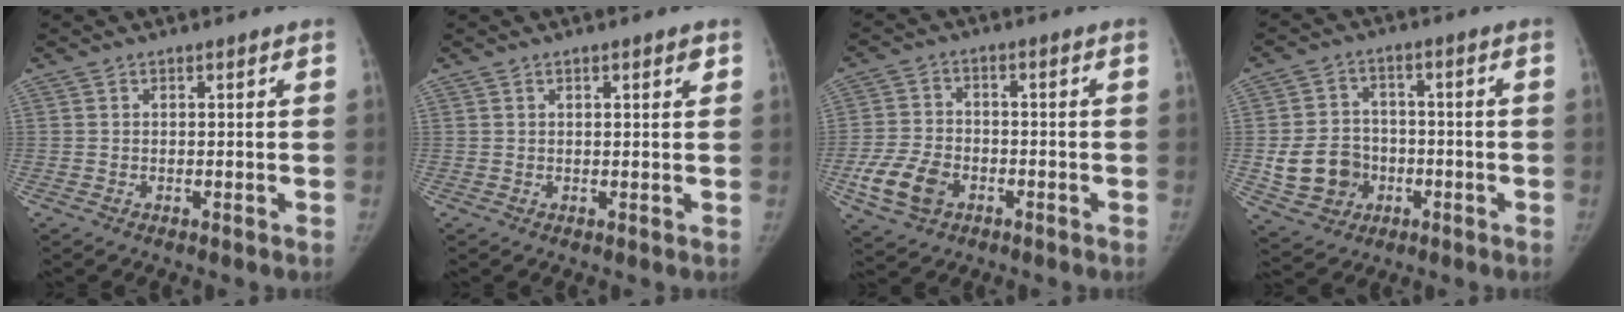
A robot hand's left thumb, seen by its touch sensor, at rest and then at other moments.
{"total": 1.5, "force": [0.7, 0.3, 1.3], "torque": [-0.015, 0.001, 0.008]}
{"total": 8.6, "force": [-3.6, 5.8, 5.2], "torque": [-0.102, 0.015, -0.064]}
{"total": 10.0, "force": [-2.3, 8.9, 4.1], "torque": [-0.046, 0.019, -0.028]}